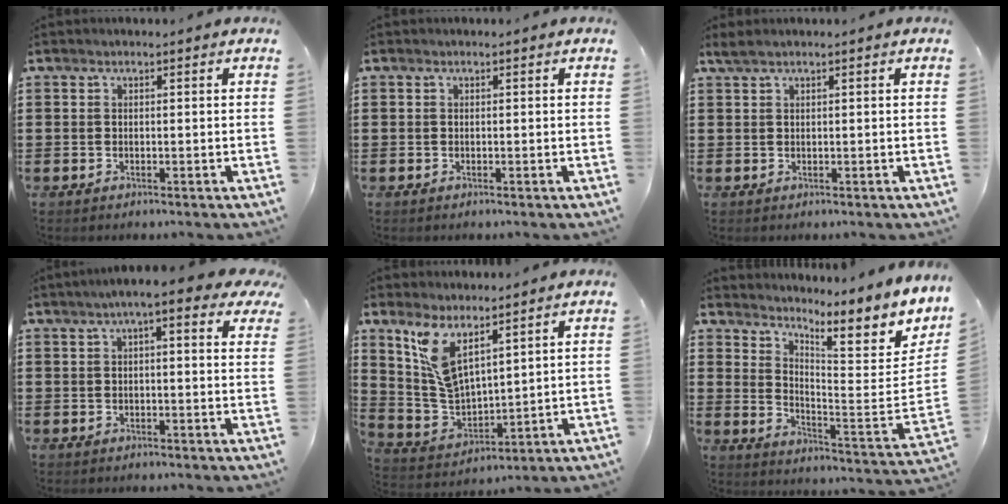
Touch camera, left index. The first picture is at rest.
{"total": 0.0}
{"total": 1.0, "force": [0.6, 0.1, 0.8], "torque": [-0.017, -0.001, 0.013]}
{"total": 5.3, "force": [3.4, 0.5, 4.1], "torque": [-0.080, 0.001, 0.055]}
{"total": 8.6, "force": [5.6, 3.2, 5.8], "torque": [-0.149, -0.024, 0.100]}
{"total": 6.0, "force": [4.7, 0.7, 3.6], "torque": [-0.055, -0.067, 0.065]}